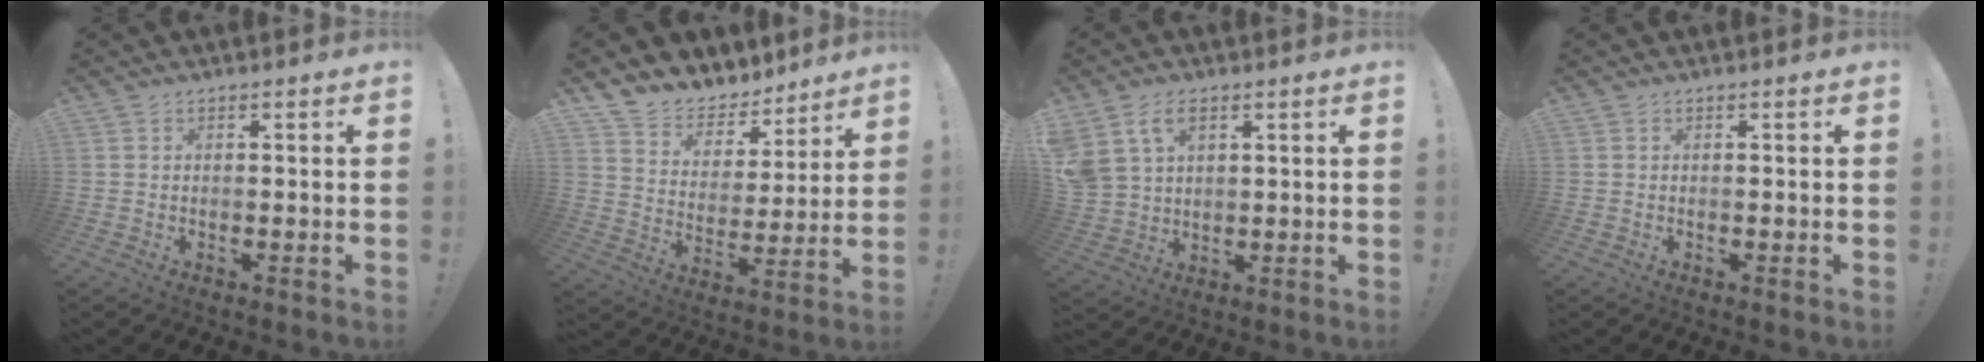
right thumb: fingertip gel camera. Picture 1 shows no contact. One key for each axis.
{"total": 8.6, "fx": 7.4, "fy": 4.4, "fz": 0.6, "tx": -0.016, "ty": -0.072, "tz": 0.138}
{"total": 8.7, "fx": 4.6, "fy": 5.7, "fz": 4.8, "tx": -0.097, "ty": -0.011, "tz": 0.094}
{"total": 0.0}